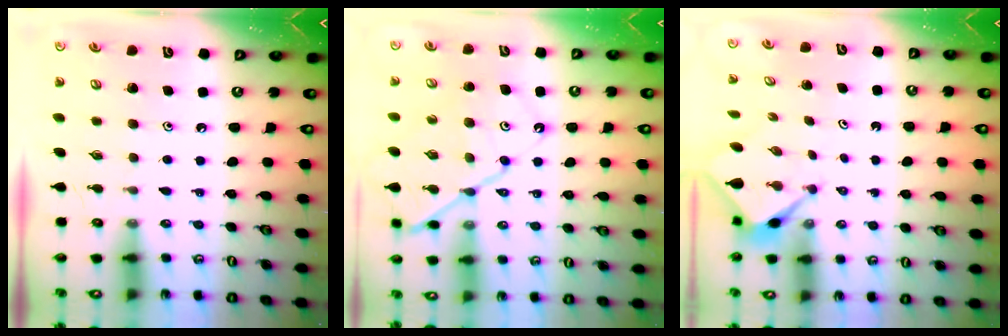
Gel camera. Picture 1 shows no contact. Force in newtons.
{"total": 13.4, "press": 13.3, "slide": 1.3}
{"total": 2.8, "press": 2.8, "slide": 0.1}